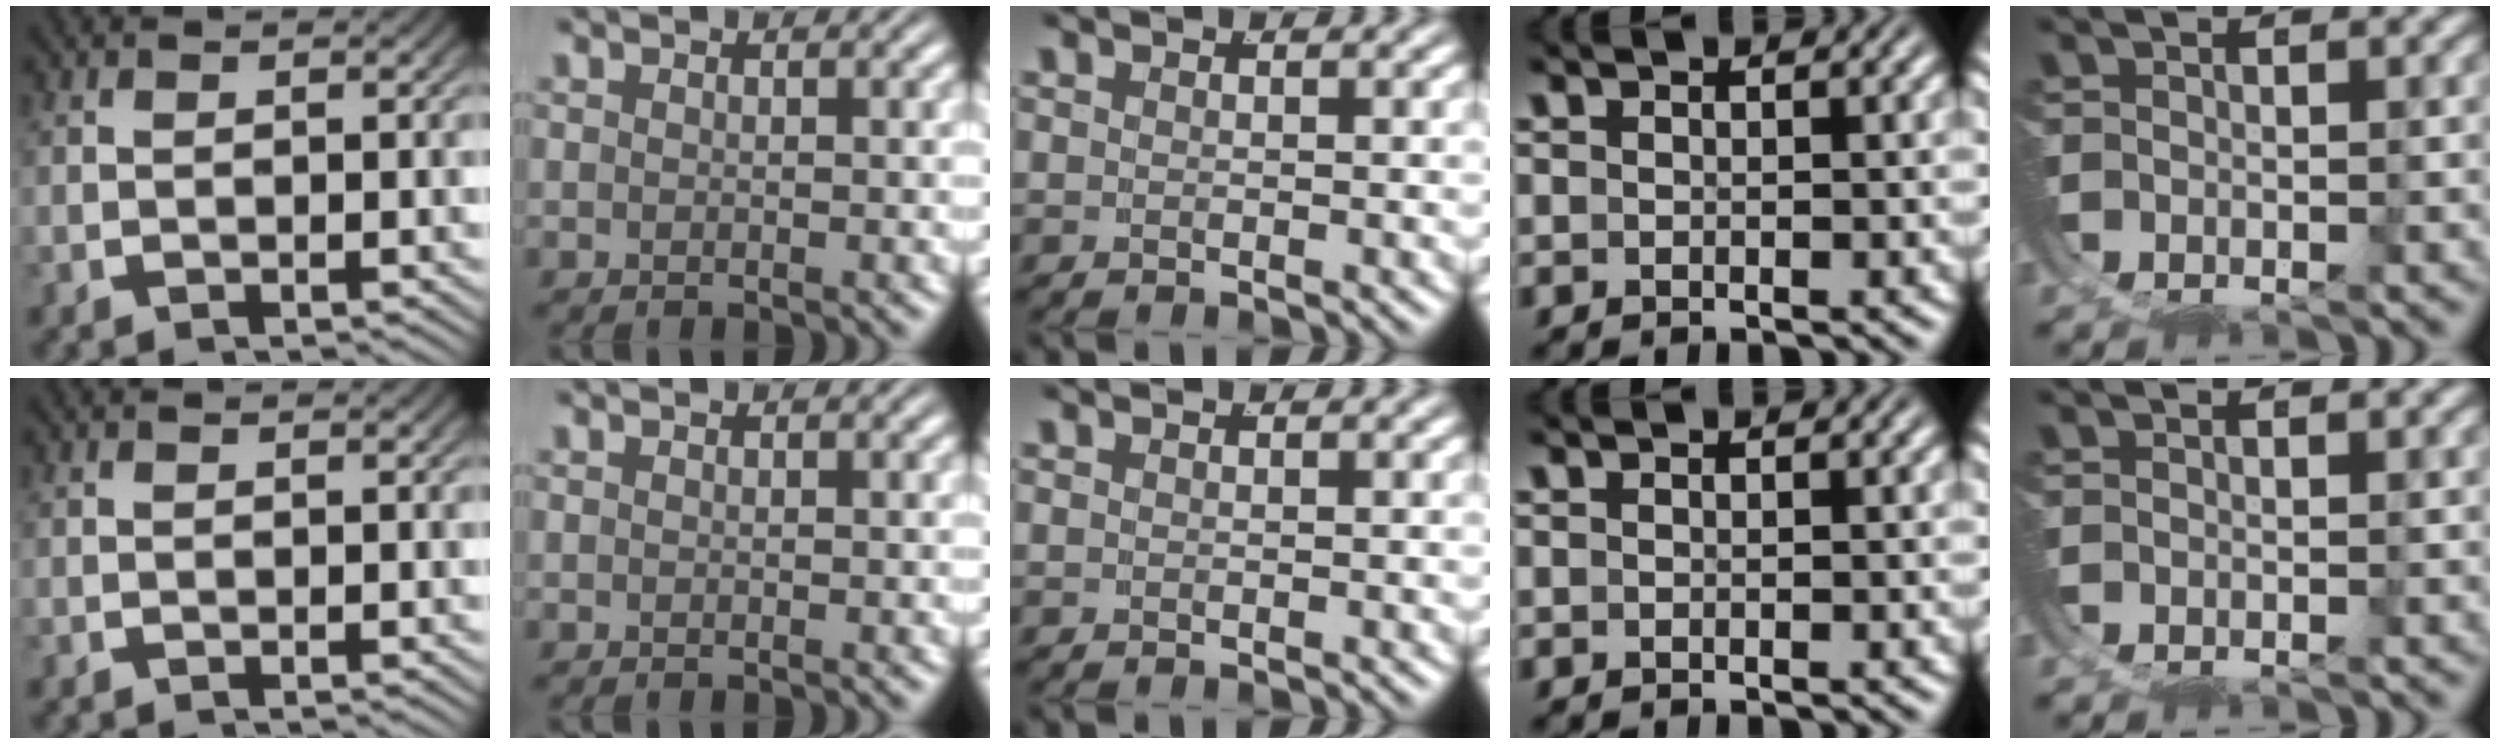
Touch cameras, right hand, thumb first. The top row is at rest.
{}